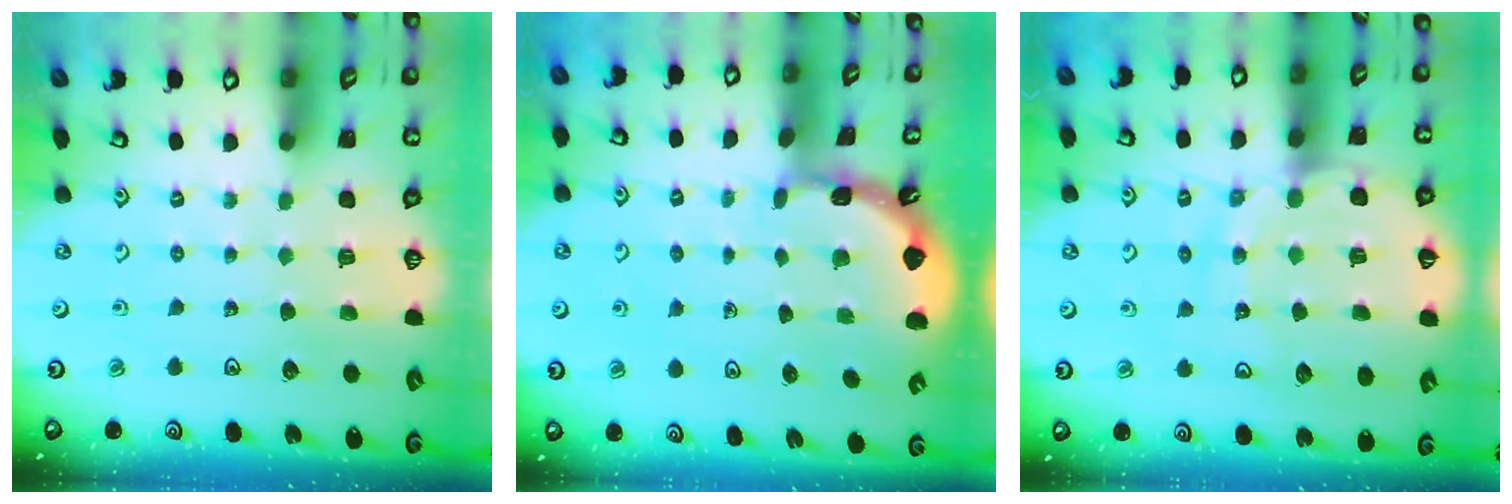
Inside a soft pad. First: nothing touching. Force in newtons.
{"total": 1.6, "press": 1.6, "slide": 0.2}
{"total": 14.4, "press": 14.3, "slide": 1.5}